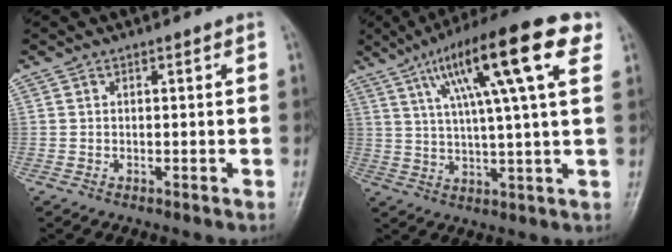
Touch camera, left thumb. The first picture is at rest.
{"total": 18.6, "force": [8.1, 3.2, 16.4], "torque": [-0.255, 0.008, 0.126]}